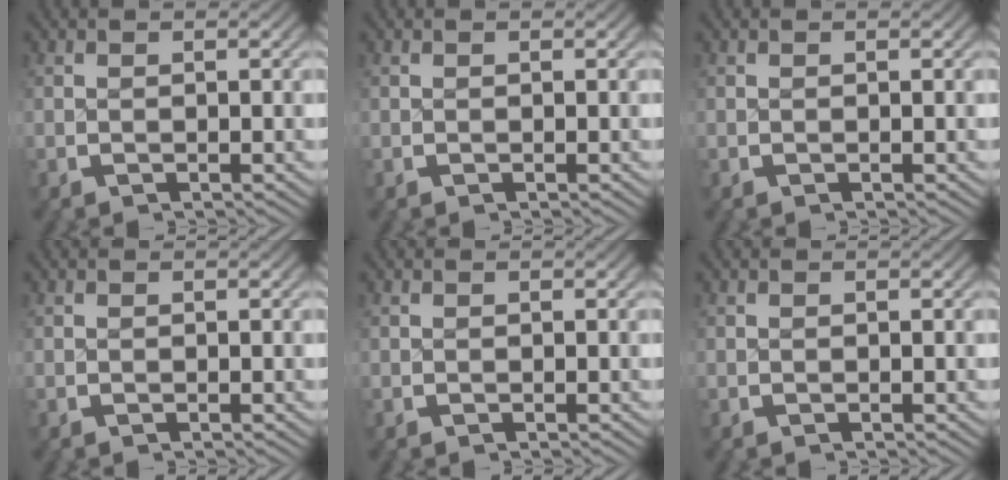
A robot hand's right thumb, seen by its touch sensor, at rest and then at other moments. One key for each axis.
{"total": 0.0}
{"total": 0.0}
{"total": 0.0}
{"total": 0.0}
{"total": 0.0}